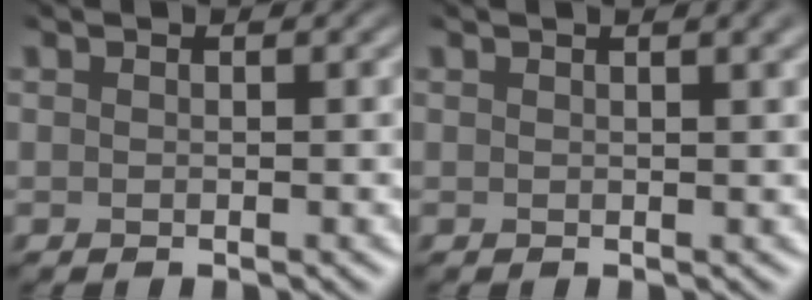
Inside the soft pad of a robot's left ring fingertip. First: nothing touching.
{"total": 4.9, "force": [2.9, 1.9, 3.4], "torque": [-0.043, 0.033, 0.024]}